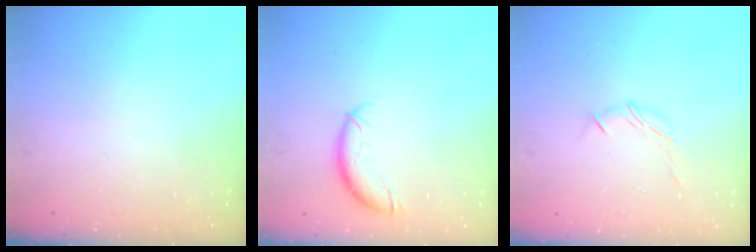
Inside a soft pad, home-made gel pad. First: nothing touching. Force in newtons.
{"total": 8.2, "press": 8.2, "slide": 0.7}
{"total": 5.7, "press": 5.6, "slide": 0.7}